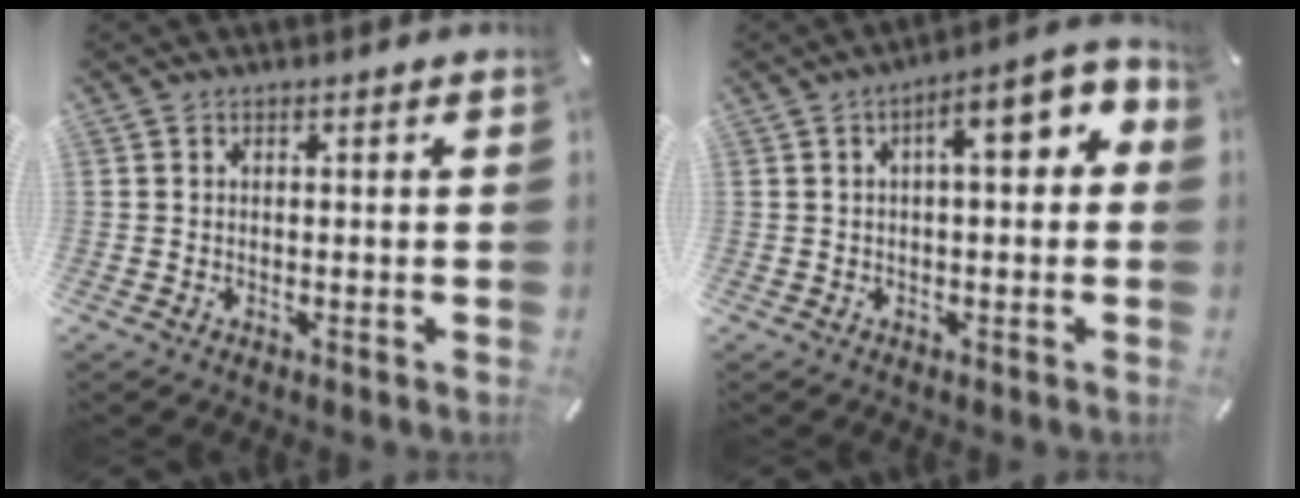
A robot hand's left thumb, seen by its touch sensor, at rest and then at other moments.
{"total": 9.5, "force": [2.2, 3.5, 8.5], "torque": [-0.113, -0.013, 0.028]}